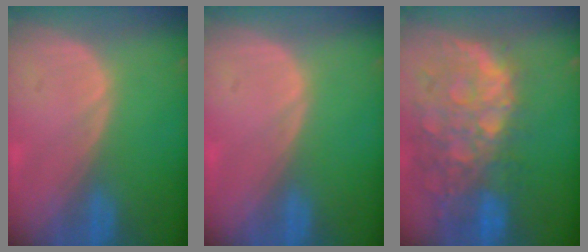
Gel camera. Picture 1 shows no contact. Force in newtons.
{"total": 0.0}
{"total": 13.5, "press": 11.0, "slide": 7.8}